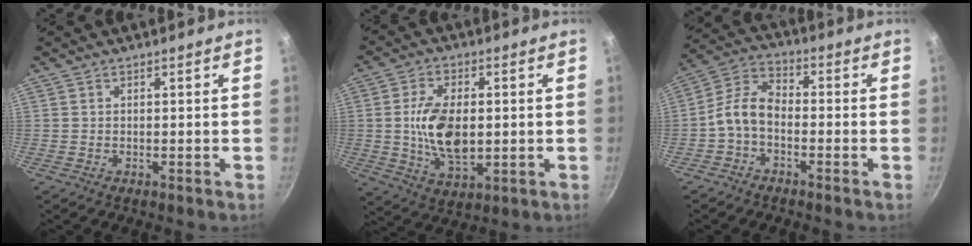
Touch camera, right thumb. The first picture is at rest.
{"total": 12.2, "force": [0.2, 6.8, 10.2], "torque": [-0.180, -0.005, 0.012]}
{"total": 7.9, "force": [-2.0, 5.0, 5.8], "torque": [-0.109, 0.036, -0.053]}